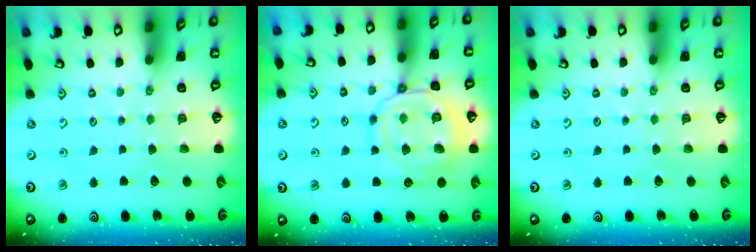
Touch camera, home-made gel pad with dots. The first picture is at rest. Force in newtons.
{"total": 14.2, "press": 14.2, "slide": 1.5}
{"total": 0.0}